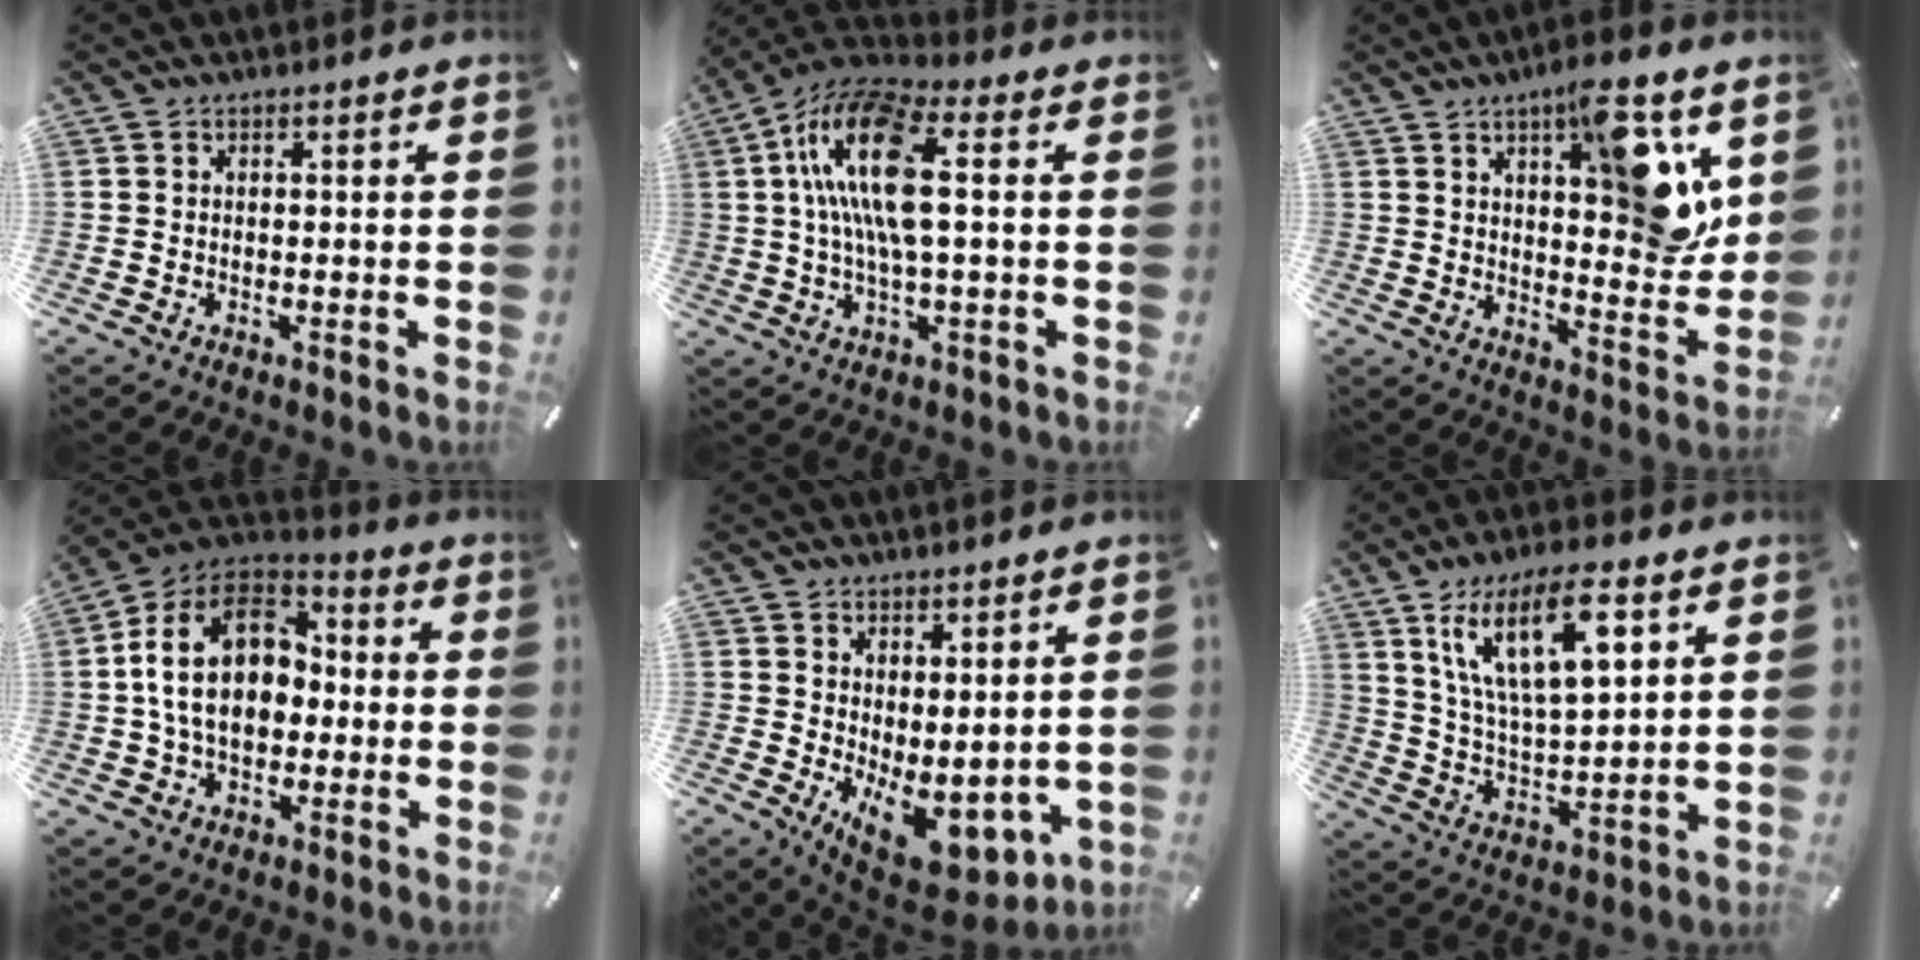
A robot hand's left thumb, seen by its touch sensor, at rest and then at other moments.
{"total": 15.8, "force": [2.3, 6.0, 14.4], "torque": [-0.303, -0.006, 0.034]}
{"total": 15.2, "force": [7.6, 5.8, 11.9], "torque": [-0.132, -0.053, 0.119]}
{"total": 17.6, "force": [0.8, 12.7, 12.2], "torque": [-0.245, 0.014, 0.010]}
{"total": 9.0, "force": [-0.9, 6.1, 6.6], "torque": [-0.066, -0.023, 0.000]}
{"total": 17.1, "force": [9.4, 6.7, 12.7], "torque": [-0.268, -0.019, 0.156]}